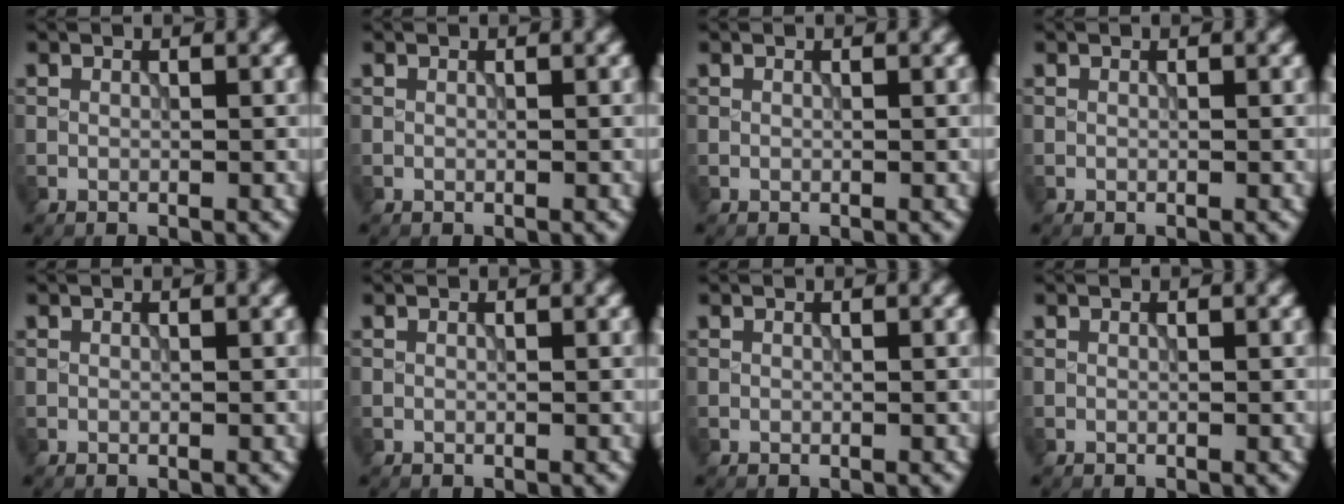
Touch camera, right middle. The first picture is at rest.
{"total": 0.0}
{"total": 0.0}
{"total": 0.0}
{"total": 0.0}
{"total": 0.0}
{"total": 0.0}
{"total": 0.0}